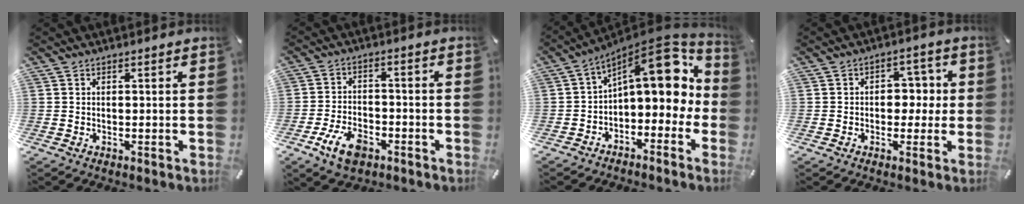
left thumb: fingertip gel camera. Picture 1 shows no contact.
{"total": 8.9, "force": [-4.5, 5.3, 5.5], "torque": [-0.120, 0.015, -0.083]}
{"total": 14.9, "force": [5.3, 8.3, 11.2], "torque": [-0.131, -0.047, 0.086]}
{"total": 6.3, "force": [-0.2, 4.9, 3.9], "torque": [-0.048, 0.005, -0.012]}